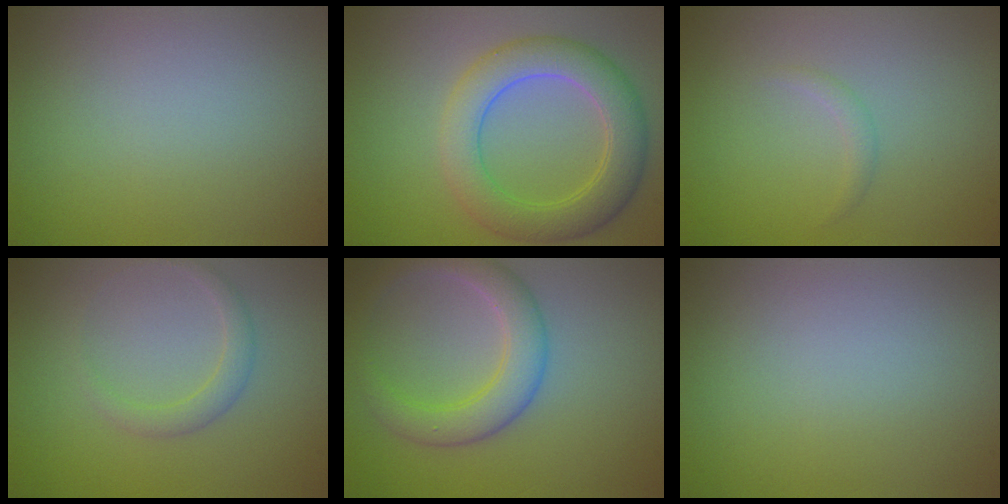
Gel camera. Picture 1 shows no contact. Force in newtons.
{"total": 5.6, "press": 5.6, "slide": 0.2}
{"total": 0.8, "press": 0.8, "slide": 0.1}
{"total": 1.5, "press": 1.5, "slide": 0.1}
{"total": 4.0, "press": 4.0, "slide": 0.4}
{"total": 0.0}